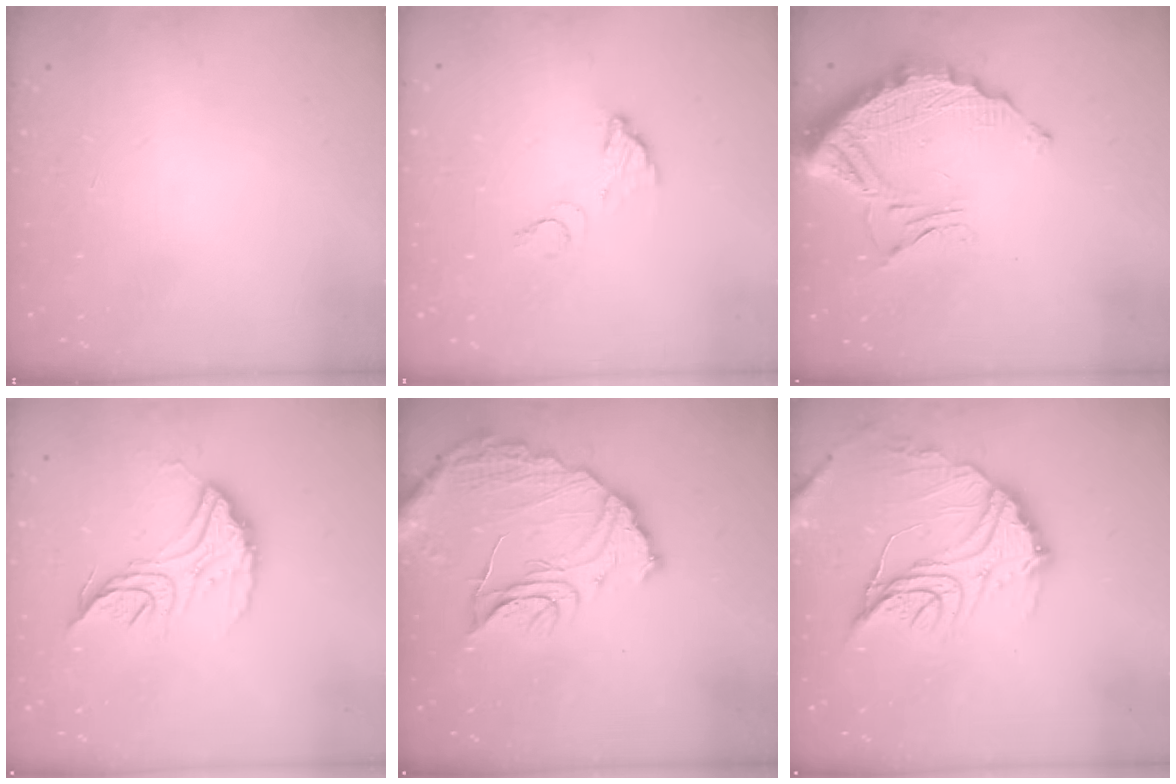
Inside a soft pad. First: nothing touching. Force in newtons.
{"total": 3.9, "press": 3.9, "slide": 0.3}
{"total": 12.8, "press": 12.8, "slide": 0.8}
{"total": 14.3, "press": 14.2, "slide": 1.1}
{"total": 14.9, "press": 14.8, "slide": 1.2}
{"total": 19.4, "press": 19.3, "slide": 1.8}